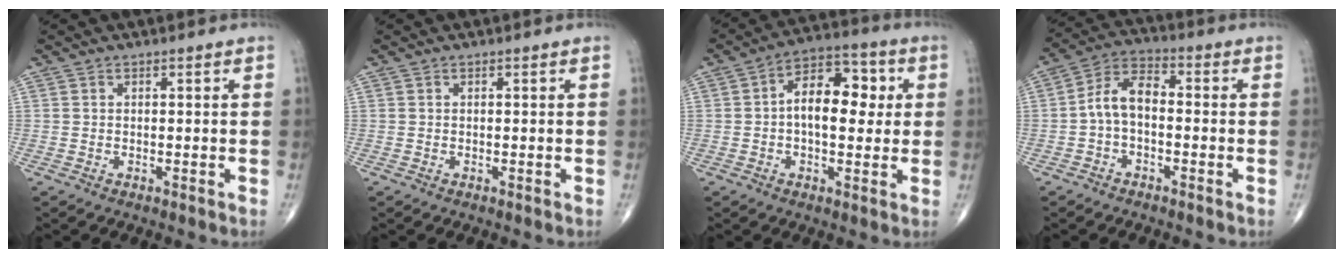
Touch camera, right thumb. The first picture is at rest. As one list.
[{"total": 0.0}, {"total": 12.2, "force": [1.2, 7.0, 9.9], "torque": [-0.127, 0.024, 0.011]}, {"total": 7.2, "force": [-1.0, 4.2, 5.7], "torque": [-0.102, 0.031, -0.033]}]